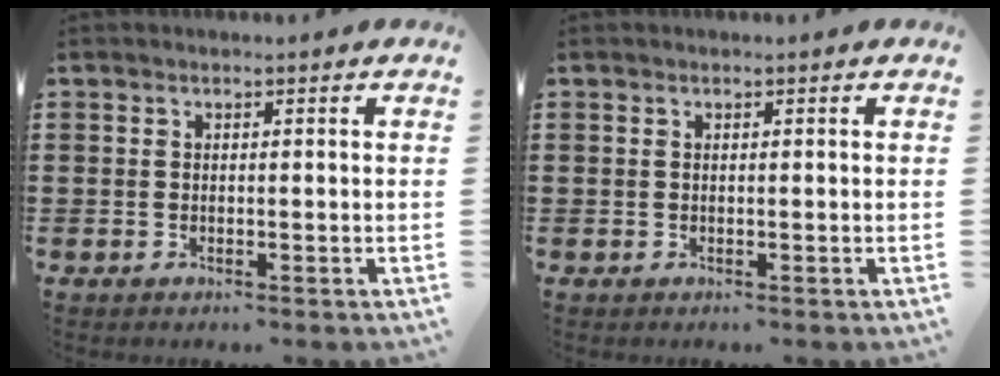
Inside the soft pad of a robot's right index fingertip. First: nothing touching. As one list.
[{"total": 0.0}]